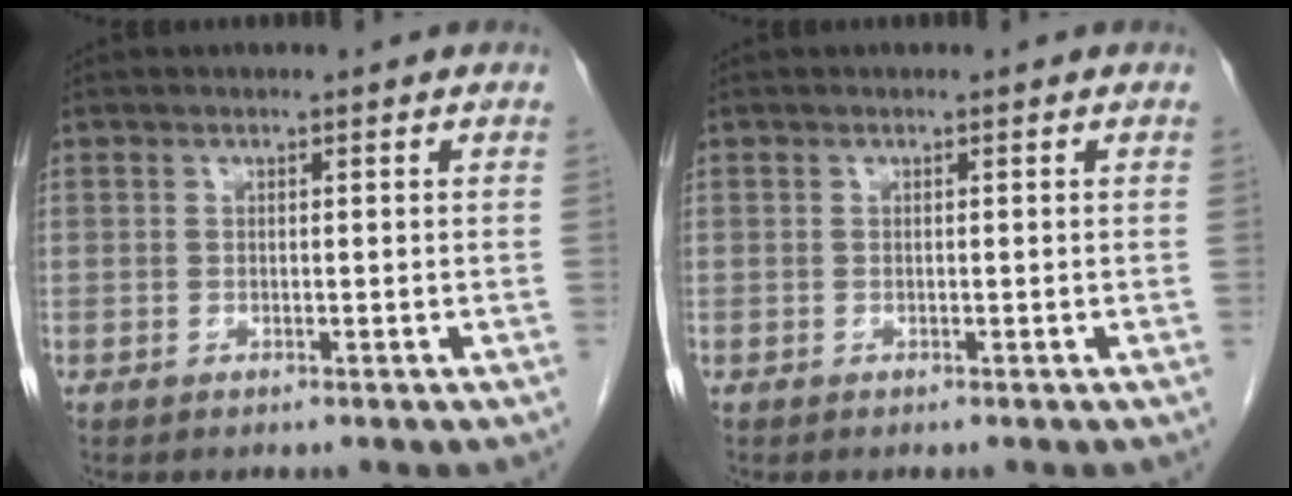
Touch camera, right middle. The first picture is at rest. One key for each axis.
{"total": 0.0}